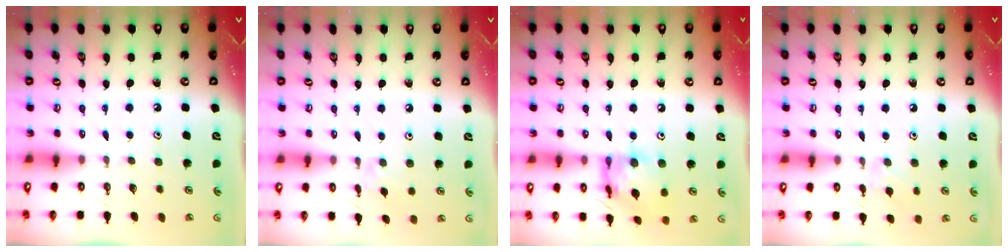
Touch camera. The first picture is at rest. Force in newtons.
{"total": 2.8, "press": 2.7, "slide": 0.5}
{"total": 14.1, "press": 14.0, "slide": 1.2}
{"total": 6.6, "press": 6.5, "slide": 0.8}